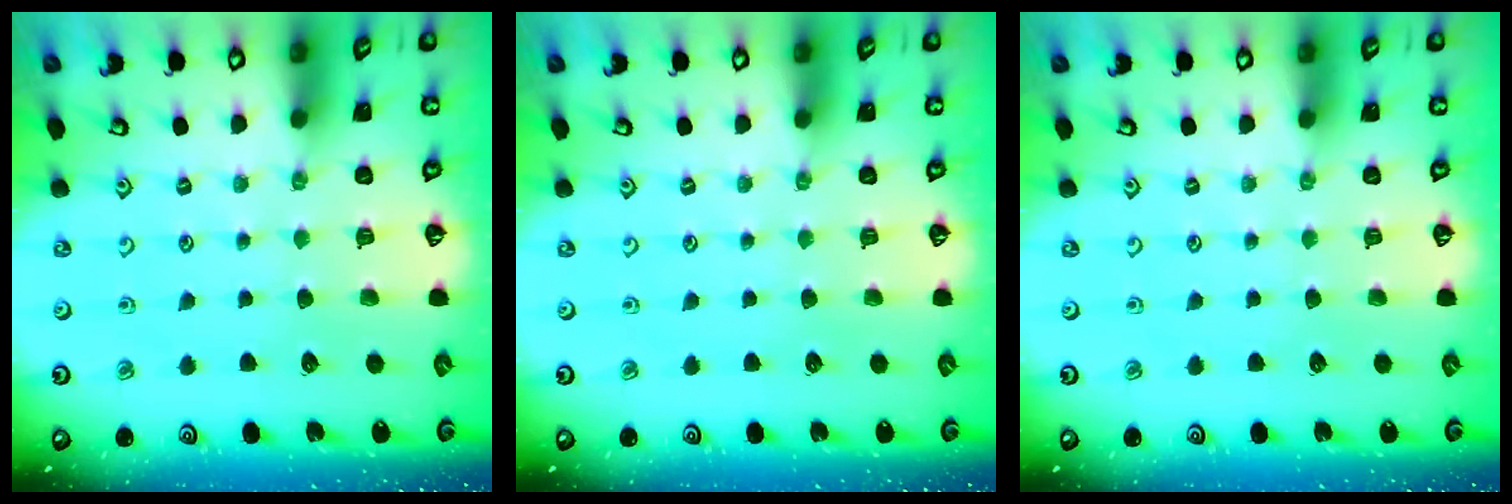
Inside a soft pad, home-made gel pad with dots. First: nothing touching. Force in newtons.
{"total": 0.0}
{"total": 0.0}